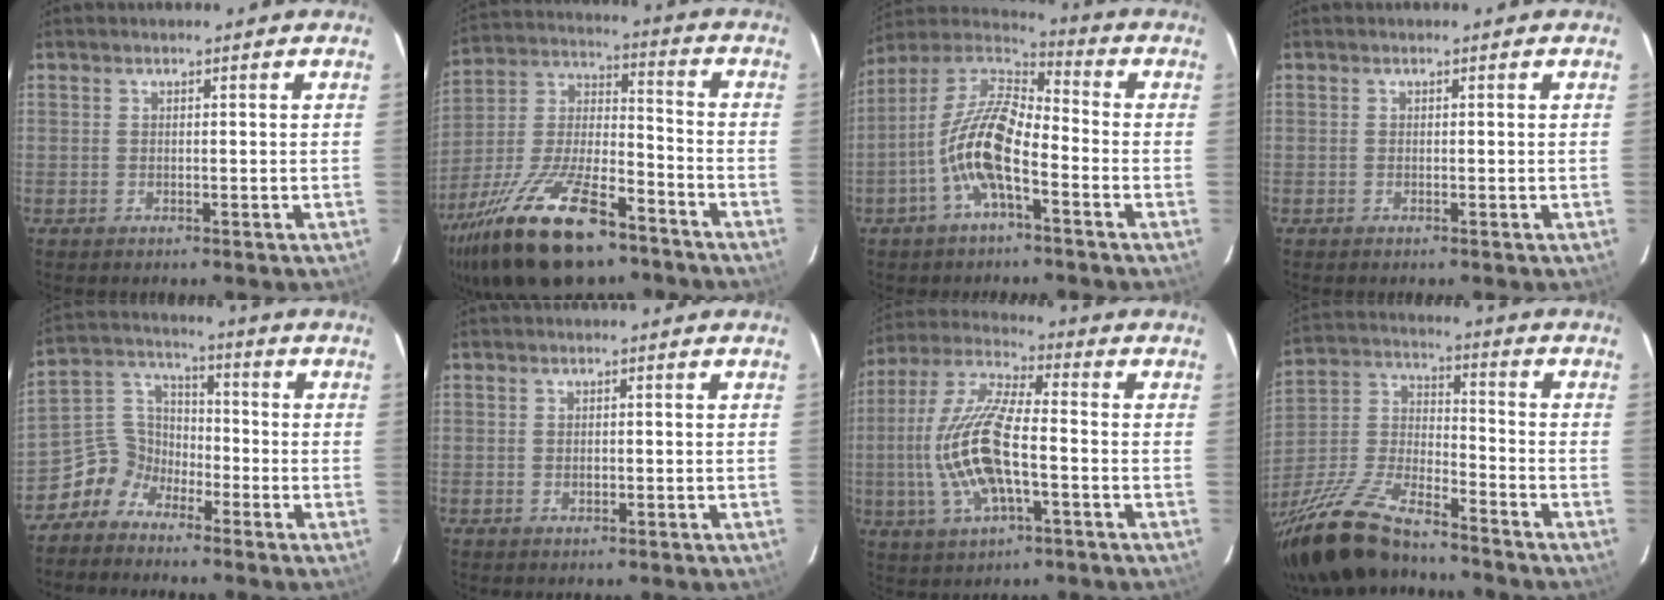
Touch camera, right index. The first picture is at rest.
{"total": 24.4, "force": [-15.7, 9.2, 16.3], "torque": [-0.331, -0.023, -0.269]}
{"total": 13.2, "force": [-4.9, 4.6, 11.3], "torque": [-0.233, 0.006, -0.103]}
{"total": 0.0}
{"total": 6.7, "force": [-4.8, 4.6, 0.8], "torque": [-0.026, 0.040, -0.115]}
{"total": 1.0, "force": [0.0, 0.9, 0.6], "torque": [-0.009, 0.001, 0.000]}
{"total": 15.9, "force": [-2.9, 5.3, 14.7], "torque": [-0.305, -0.001, -0.056]}
{"total": 20.4, "force": [-15.8, 6.2, 11.4], "torque": [-0.253, -0.025, -0.292]}